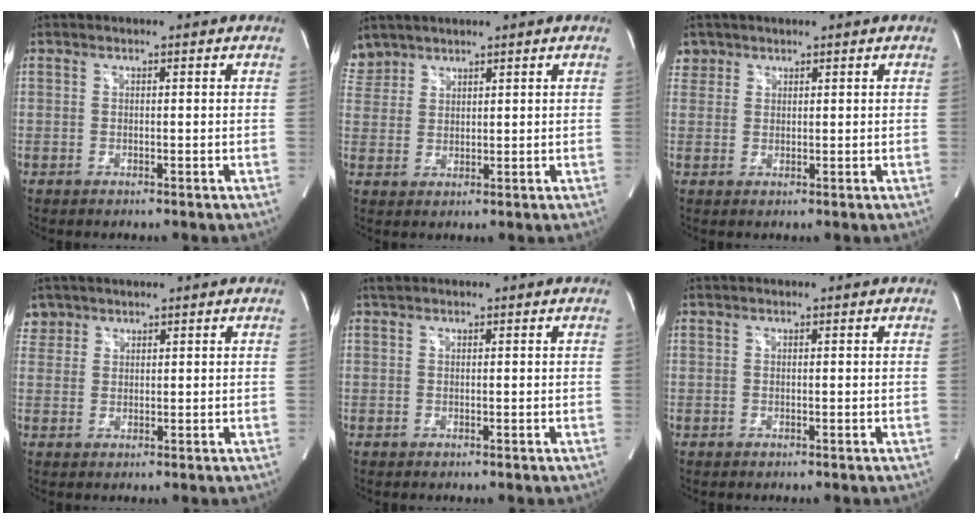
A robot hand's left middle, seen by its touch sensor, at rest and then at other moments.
{"total": 4.5, "force": [4.0, 2.1, -0.1], "torque": [-0.001, 0.014, 0.088]}
{"total": 2.4, "force": [1.7, 1.8, -0.2], "torque": [0.015, 0.008, 0.028]}
{"total": 2.7, "force": [2.1, 1.7, -0.3], "torque": [0.012, 0.009, 0.039]}
{"total": 0.6, "force": [0.6, 0.2, 0.2], "torque": [-0.007, 0.010, 0.012]}
{"total": 0.0}